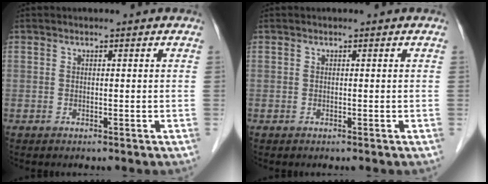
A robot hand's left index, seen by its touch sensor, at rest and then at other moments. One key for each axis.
{"total": 0.0}